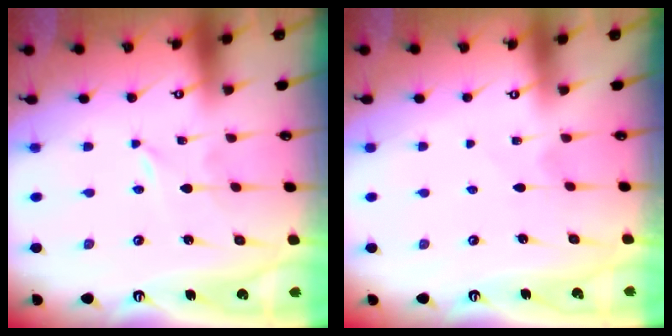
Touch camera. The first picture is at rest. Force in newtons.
{"total": 3.5, "press": 3.5, "slide": 0.4}